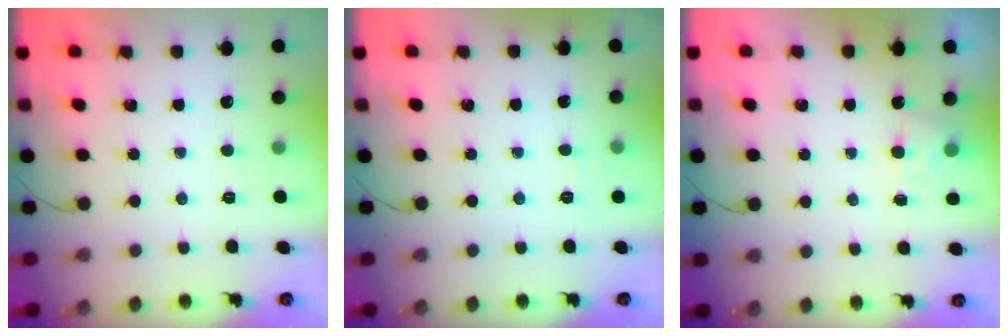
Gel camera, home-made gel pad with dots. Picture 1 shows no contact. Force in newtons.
{"total": 3.3, "press": 3.1, "slide": 1.1}
{"total": 3.9, "press": 3.6, "slide": 1.3}